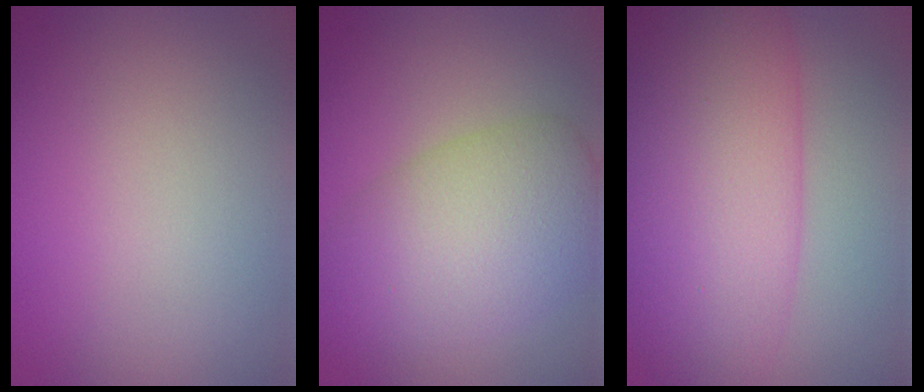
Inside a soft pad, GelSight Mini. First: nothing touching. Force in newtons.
{"total": 7.8, "press": 7.7, "slide": 0.6}
{"total": 11.5, "press": 11.5, "slide": 0.2}